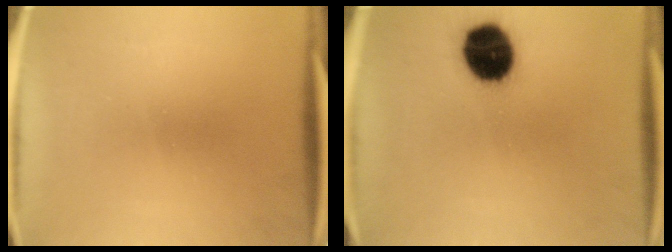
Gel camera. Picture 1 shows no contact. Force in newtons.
{"total": 14.2}